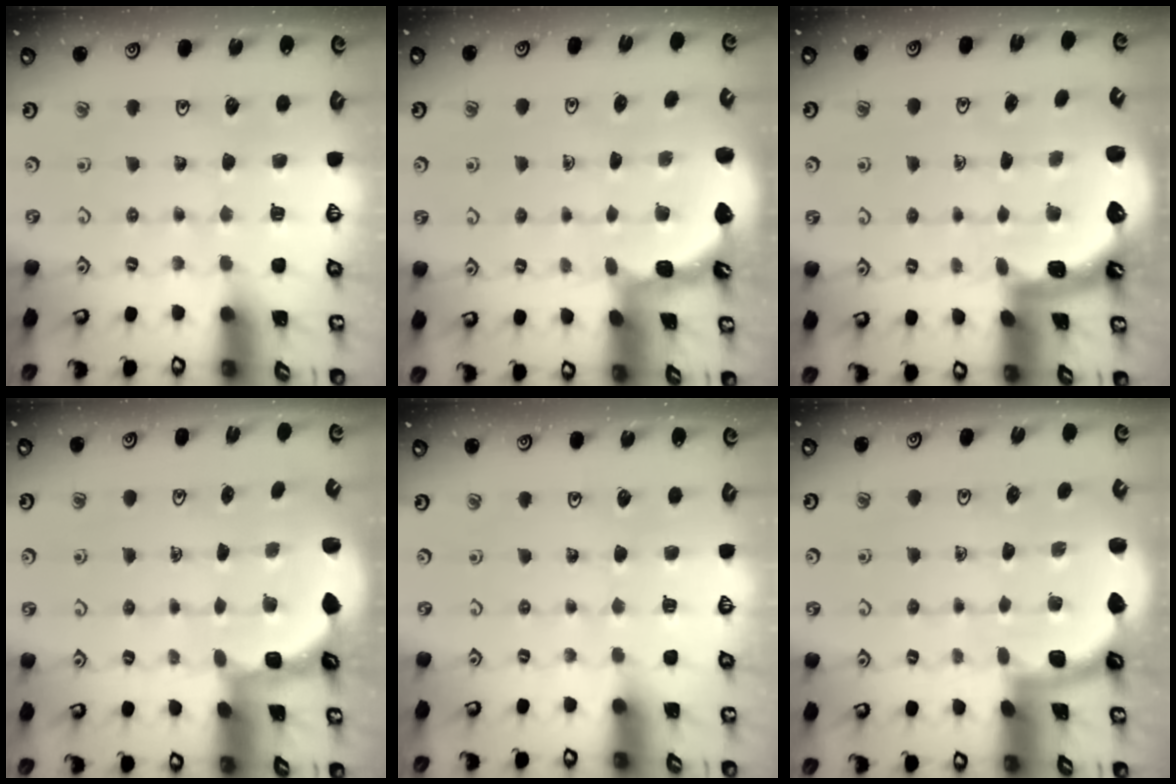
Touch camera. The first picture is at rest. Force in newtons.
{"total": 2.1, "press": 2.1, "slide": 0.2}
{"total": 1.7, "press": 1.5, "slide": 0.7}
{"total": 2.8, "press": 2.3, "slide": 1.7}
{"total": 0.0}
{"total": 1.9, "press": 1.9, "slide": 0.0}